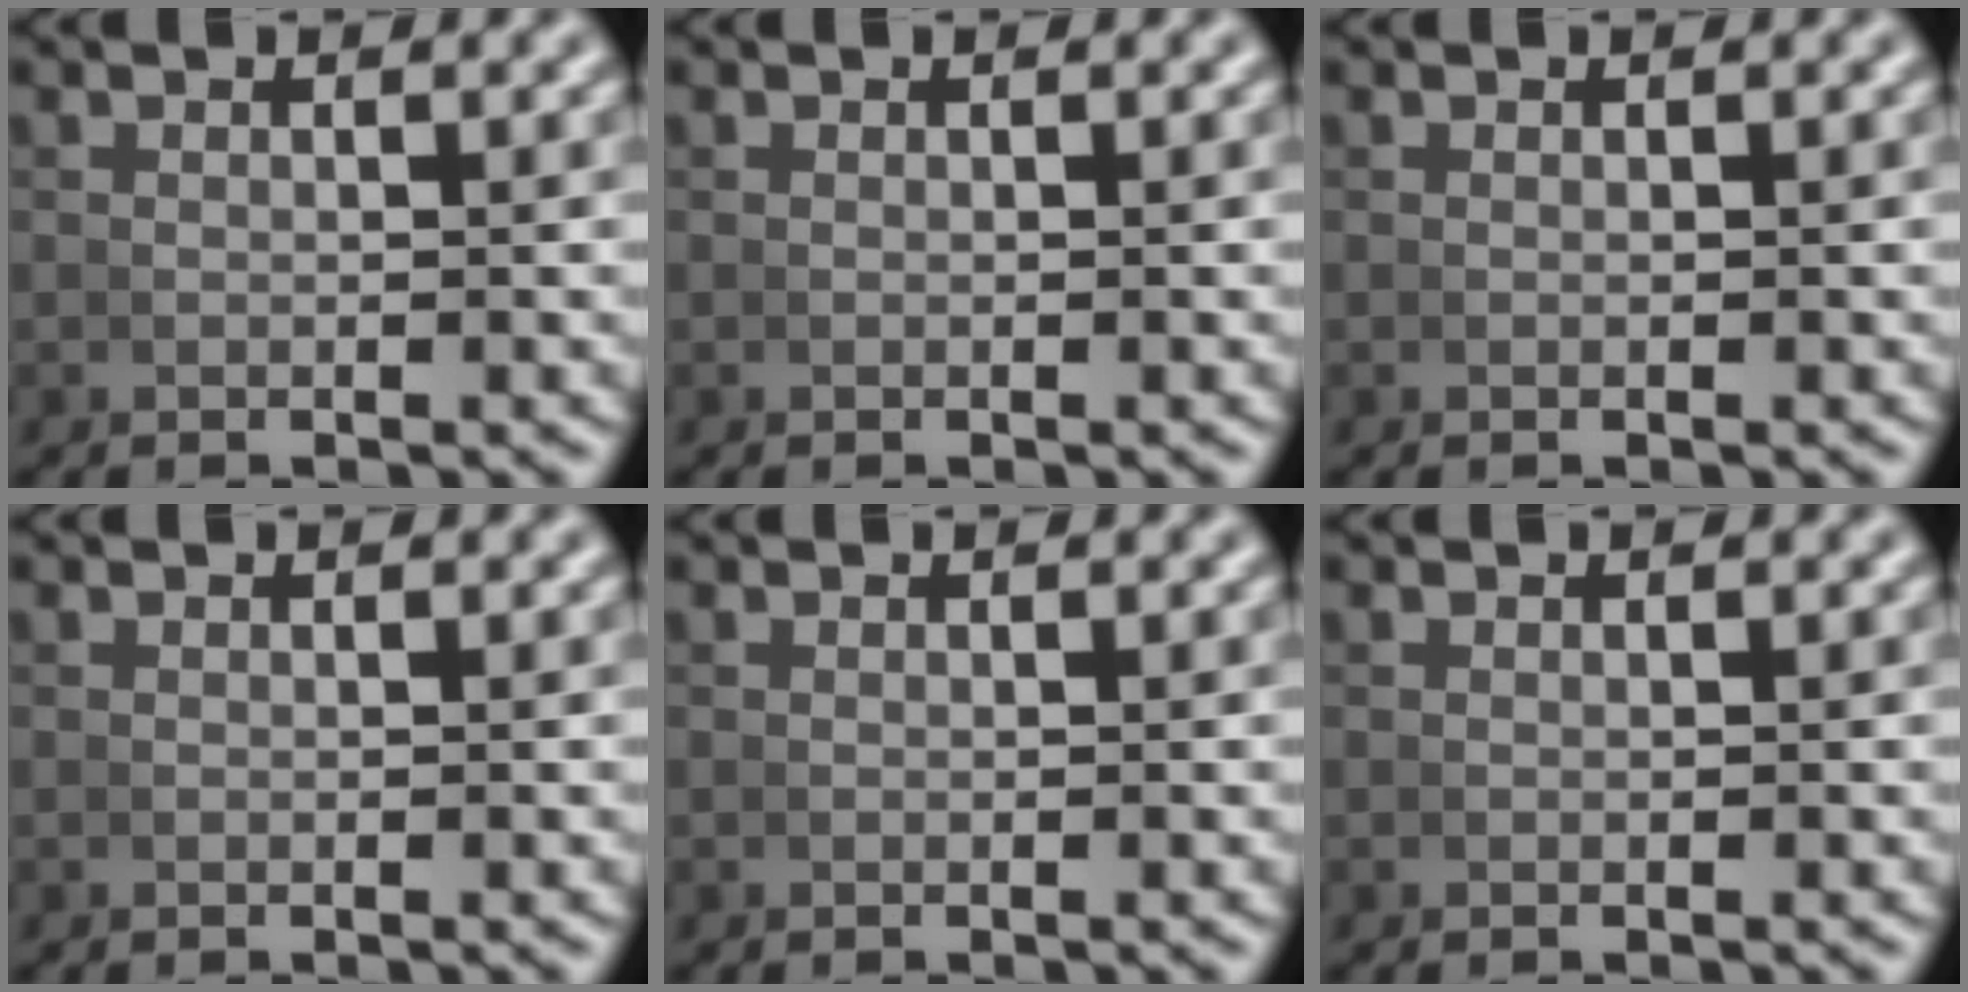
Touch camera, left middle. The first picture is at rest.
{"total": 0.0}
{"total": 0.0}
{"total": 0.0}
{"total": 0.0}
{"total": 0.0}